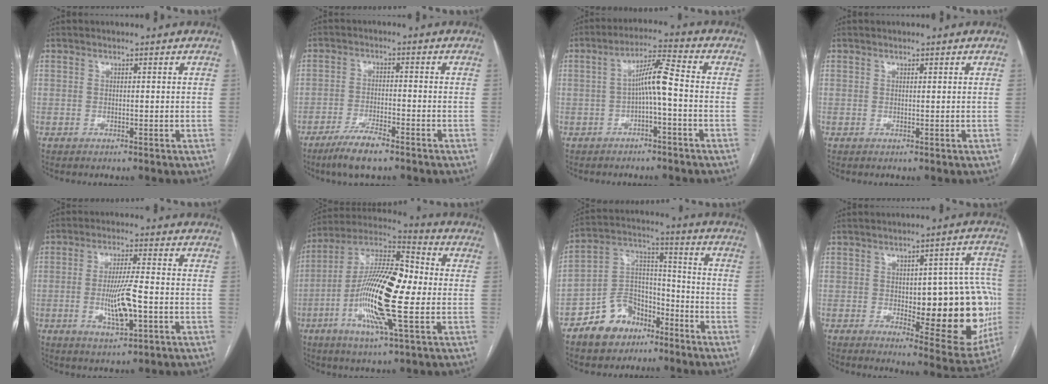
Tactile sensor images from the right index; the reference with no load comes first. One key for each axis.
{"total": 6.5, "fx": -4.8, "fy": 0.9, "fz": 4.3, "tx": -0.086, "ty": -0.012, "tz": -0.084}
{"total": 6.0, "fx": -0.9, "fy": 0.3, "fz": 5.9, "tx": -0.103, "ty": 0.024, "tz": -0.016}
{"total": 0.0}
{"total": 7.9, "fx": -1.8, "fy": 1.1, "fz": 7.7, "tx": -0.143, "ty": -0.008, "tz": -0.032}
{"total": 19.0, "fx": -2.6, "fy": 3.4, "fz": 18.5, "tx": -0.353, "ty": 0.008, "tz": -0.055}
{"total": 11.6, "fx": -7.3, "fy": 7.9, "fz": 4.3, "tx": -0.084, "ty": 0.037, "tz": -0.124}
{"total": 19.7, "fx": -1.8, "fy": 7.0, "fz": 18.3, "tx": -0.166, "ty": 0.022, "tz": -0.001}